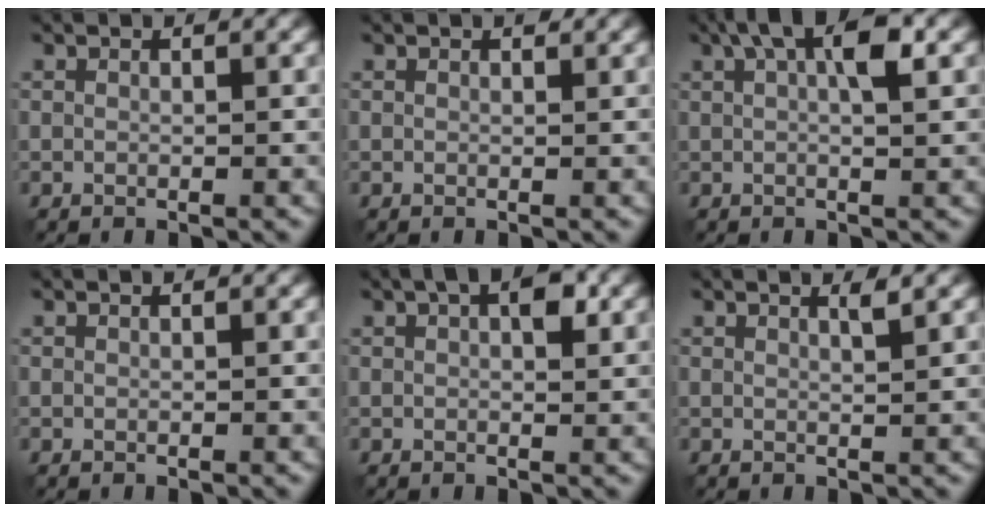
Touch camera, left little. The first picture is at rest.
{"total": 0.6, "force": [0.5, 0.2, 0.4], "torque": [-0.005, 0.001, 0.008]}
{"total": 5.0, "force": [1.7, 1.4, 4.5], "torque": [-0.076, 0.011, 0.023]}
{"total": 0.0}
{"total": 2.9, "force": [1.0, 1.2, 2.4], "torque": [-0.031, 0.007, 0.011]}
{"total": 1.1, "force": [0.7, 0.1, 0.9], "torque": [-0.008, 0.003, 0.008]}